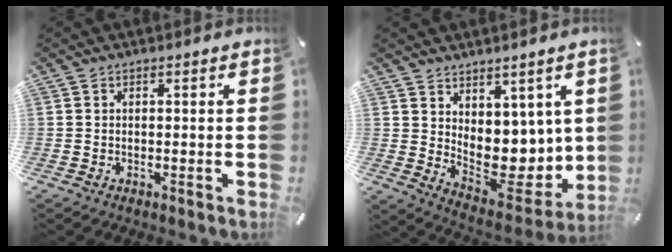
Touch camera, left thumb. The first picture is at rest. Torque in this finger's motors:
{"motor_torque": [1.69, 1.61, 0.32, -0.19, 0.22]}